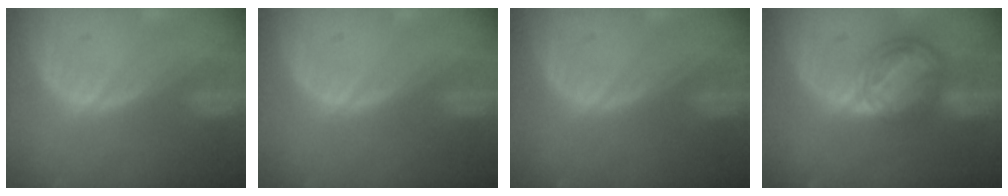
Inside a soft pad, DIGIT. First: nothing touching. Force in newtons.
{"total": 0.0}
{"total": 0.0}
{"total": 8.3, "press": 7.1, "slide": 4.4}